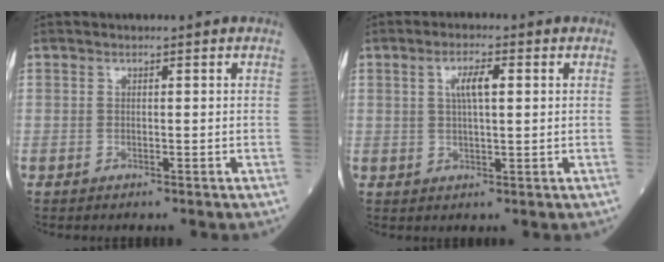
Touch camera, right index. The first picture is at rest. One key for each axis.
{"total": 4.1, "fx": 1.2, "fy": 0.9, "fz": 3.8, "tx": -0.071, "ty": 0.006, "tz": 0.021}